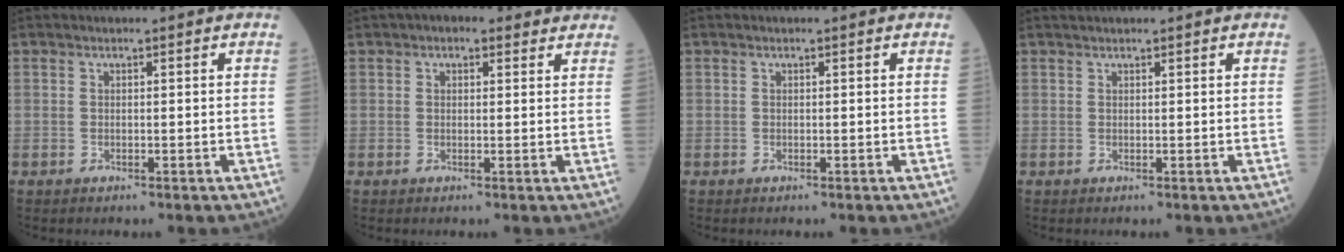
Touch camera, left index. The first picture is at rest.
{"total": 3.7, "force": [2.6, 2.0, 1.8], "torque": [-0.021, 0.028, 0.035]}
{"total": 0.0}
{"total": 1.4, "force": [1.3, 0.1, 0.4], "torque": [-0.008, 0.024, 0.025]}